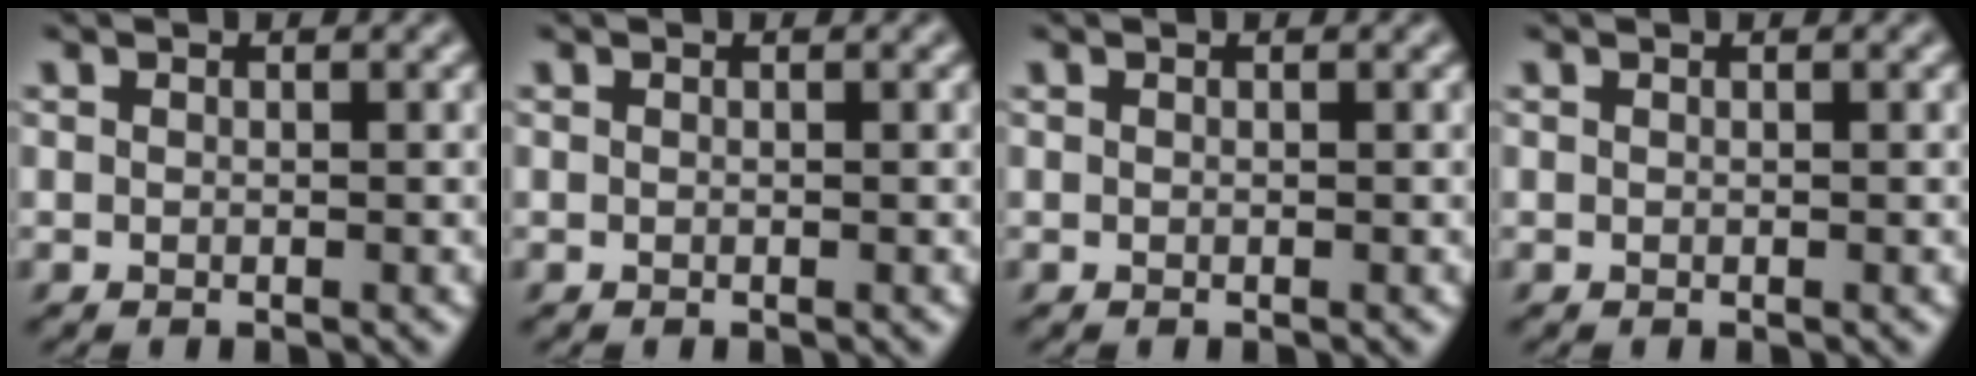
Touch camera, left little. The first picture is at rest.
{"total": 0.0}
{"total": 0.0}
{"total": 0.0}